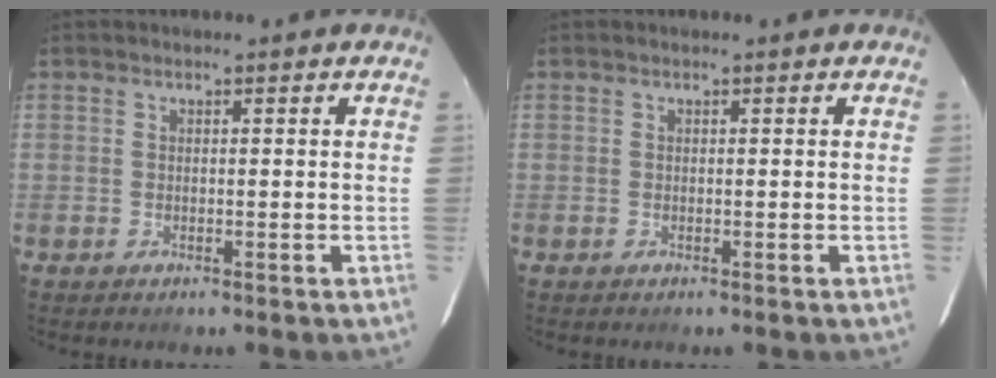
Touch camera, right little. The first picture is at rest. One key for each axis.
{"total": 0.0}